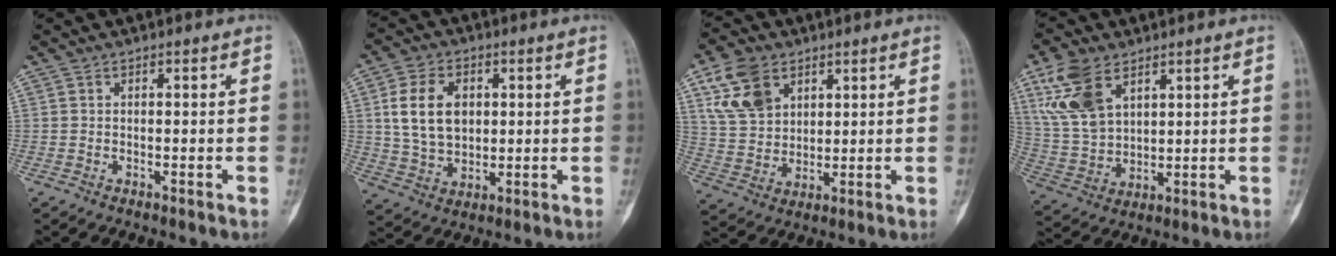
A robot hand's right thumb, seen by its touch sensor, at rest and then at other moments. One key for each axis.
{"total": 11.3, "fx": 2.3, "fy": 7.9, "fz": 7.7, "tx": -0.126, "ty": -0.005, "tz": 0.049}
{"total": 11.2, "fx": 5.4, "fy": 7.8, "fz": 6.0, "tx": -0.098, "ty": -0.013, "tz": 0.112}
{"total": 12.1, "fx": 6.2, "fy": 7.0, "fz": 7.6, "tx": -0.150, "ty": -0.015, "tz": 0.135}